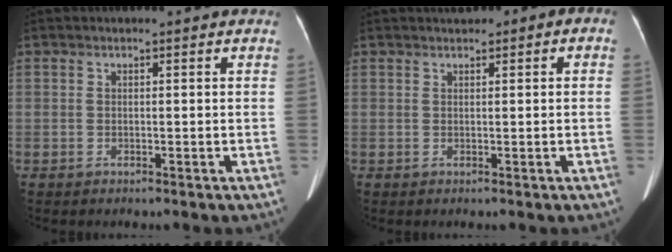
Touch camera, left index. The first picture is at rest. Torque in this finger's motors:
{"motor_torque": [0.40, -1.10, 0.07, 0.02]}